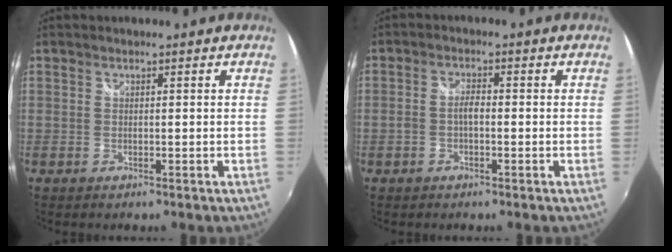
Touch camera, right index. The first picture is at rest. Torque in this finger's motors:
{"motor_torque": [0.06, 0.02, 0.09, 0.05]}